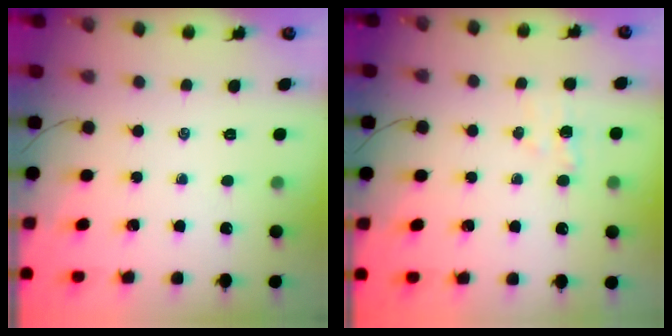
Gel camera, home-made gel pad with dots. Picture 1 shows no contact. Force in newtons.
{"total": 3.6, "press": 3.4, "slide": 1.2}